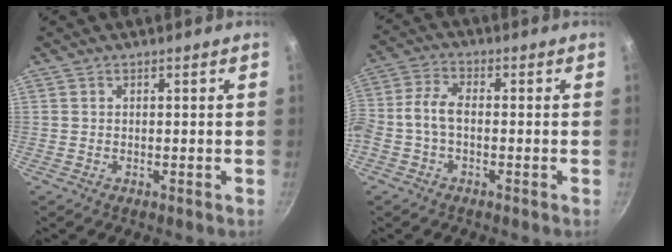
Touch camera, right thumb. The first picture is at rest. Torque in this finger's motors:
{"motor_torque": [1.39, 1.40, 0.83, 0.56, 0.20]}